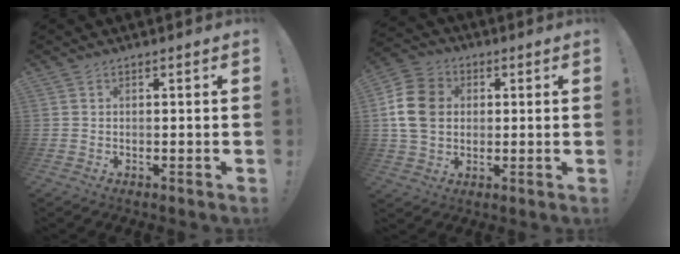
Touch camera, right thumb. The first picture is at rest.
{"total": 13.3, "force": [1.6, 10.5, 7.9], "torque": [-0.150, 0.007, 0.036]}